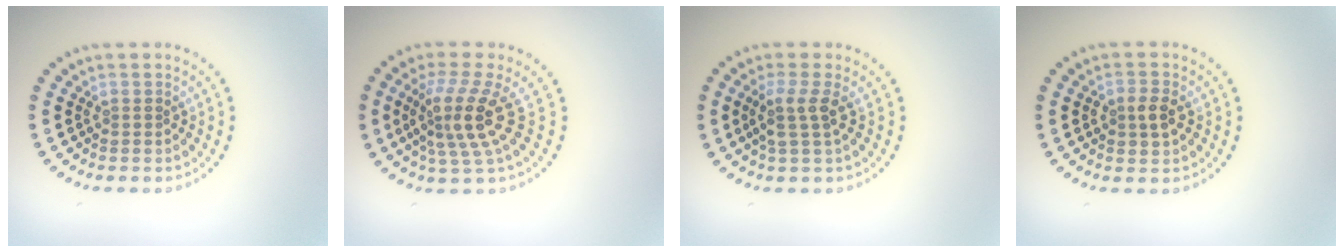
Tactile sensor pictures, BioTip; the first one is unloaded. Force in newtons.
{"total": 4.3, "press": 3.1, "slide": 3.0}
{"total": 2.6, "press": 2.0, "slide": 1.6}
{"total": 2.1, "press": 2.1, "slide": 0.2}